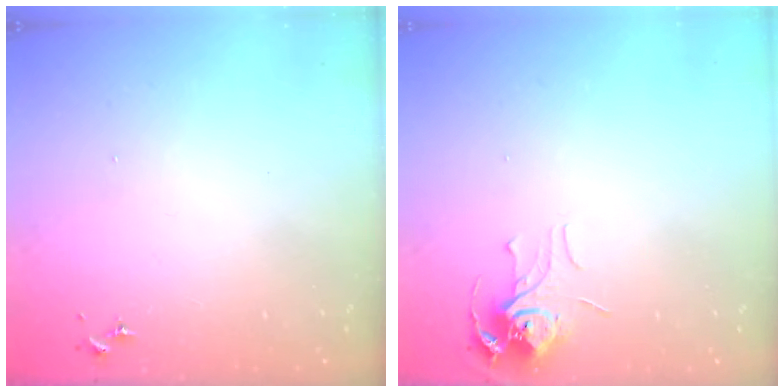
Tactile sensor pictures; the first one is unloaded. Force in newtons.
{"total": 7.8, "press": 7.7, "slide": 0.7}